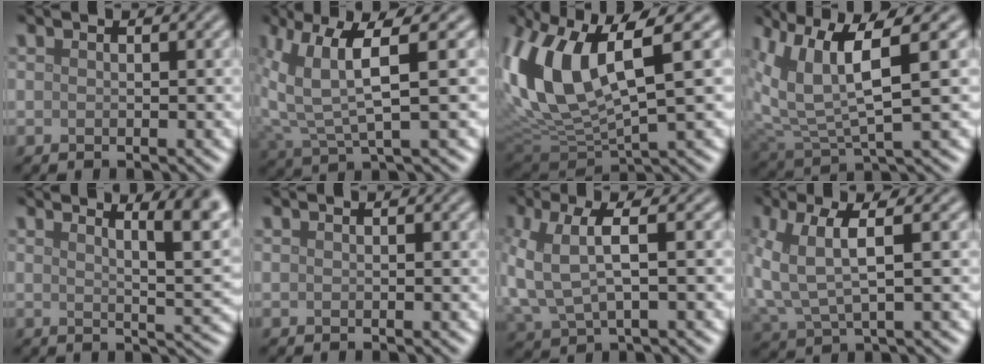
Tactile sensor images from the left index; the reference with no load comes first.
{"total": 6.0, "force": [2.3, 1.3, 5.4], "torque": [-0.122, 0.007, 0.049]}
{"total": 11.7, "force": [3.0, 5.2, 10.1], "torque": [-0.240, -0.002, 0.066]}
{"total": 6.9, "force": [3.1, 1.9, 5.9], "torque": [-0.133, 0.000, 0.063]}
{"total": 6.7, "force": [3.6, 1.7, 5.4], "torque": [-0.043, 0.014, 0.046]}
{"total": 0.0}
{"total": 5.5, "force": [0.4, 2.3, 5.0], "torque": [-0.131, 0.001, 0.010]}
{"total": 5.5, "force": [1.0, 2.1, 4.9], "torque": [-0.126, 0.002, 0.024]}